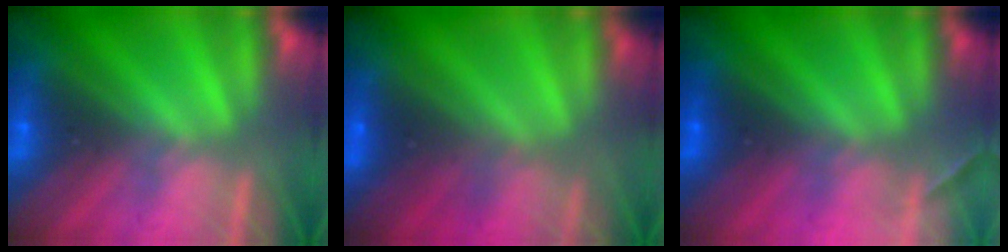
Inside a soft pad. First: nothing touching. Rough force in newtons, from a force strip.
{"total": 2.6}
{"total": 1.7}